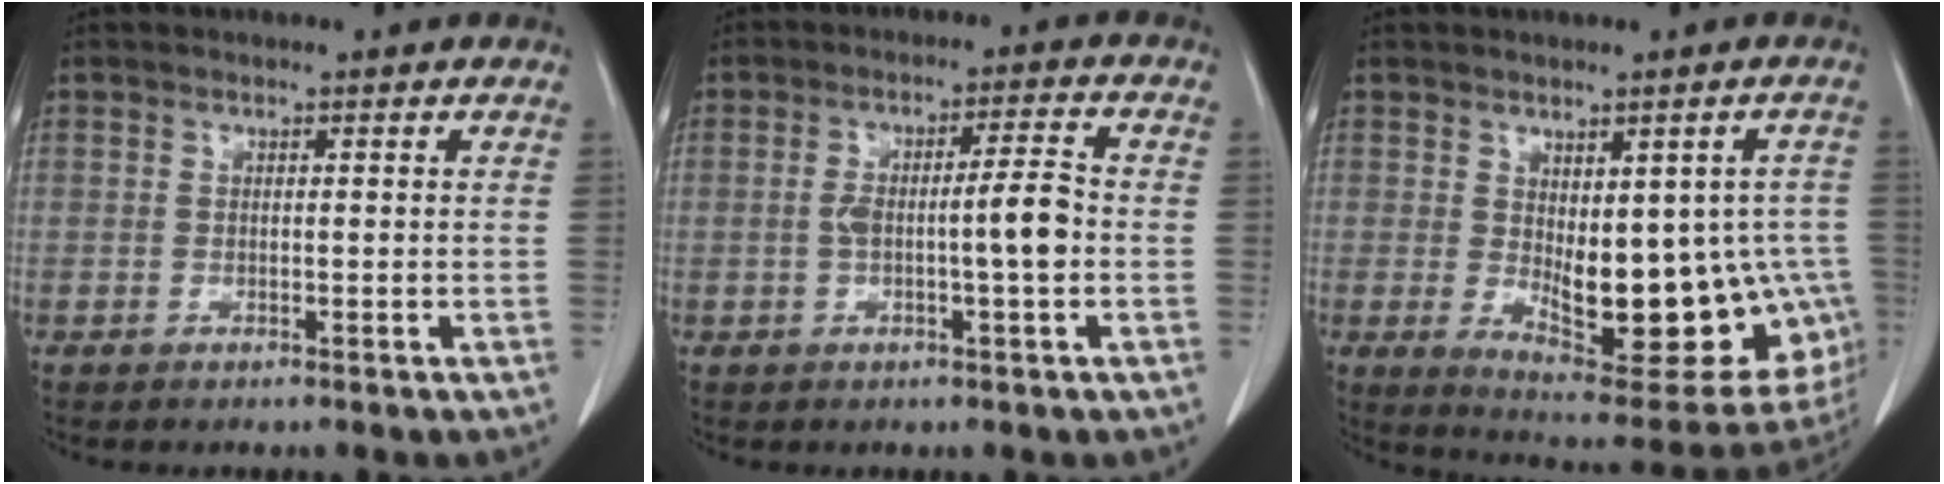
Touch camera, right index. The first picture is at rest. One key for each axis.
{"total": 6.3, "fx": -1.0, "fy": 0.4, "fz": 6.2, "tx": -0.112, "ty": 0.013, "tz": -0.016}
{"total": 20.2, "fx": -3.2, "fy": 8.6, "fz": 18.0, "tx": -0.170, "ty": 0.003, "tz": -0.014}